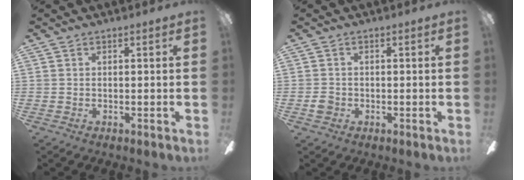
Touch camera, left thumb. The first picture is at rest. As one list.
[{"total": 2.4, "force": [-0.6, 2.1, 1.0], "torque": [-0.016, 0.006, -0.012]}]